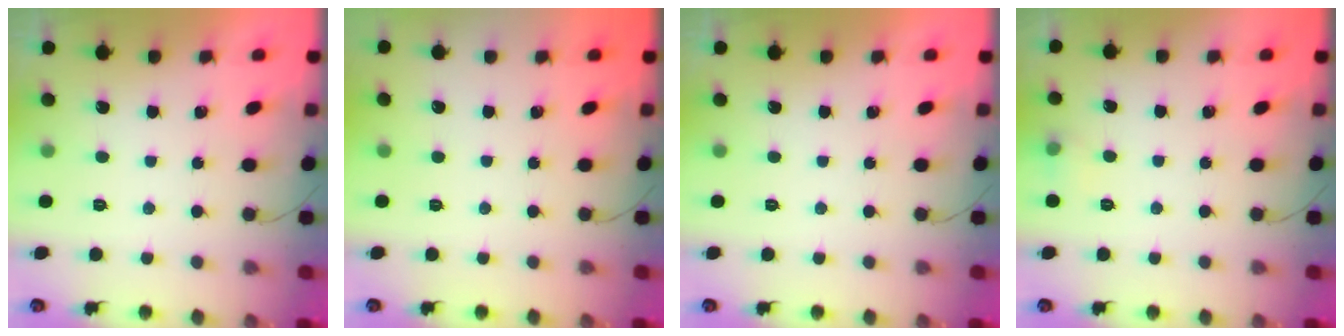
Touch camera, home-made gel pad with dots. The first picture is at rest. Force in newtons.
{"total": 0.0}
{"total": 0.0}
{"total": 5.3, "press": 5.0, "slide": 1.7}